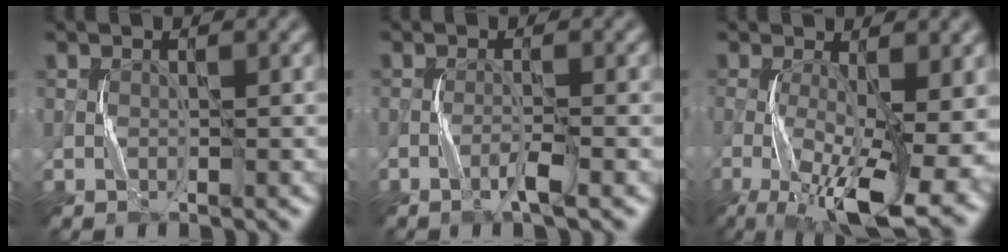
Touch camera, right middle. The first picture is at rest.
{"total": 1.5, "force": [-1.0, -0.1, 1.2], "torque": [-0.020, 0.008, -0.023]}
{"total": 12.4, "force": [-4.6, 3.7, 10.9], "torque": [-0.195, -0.011, -0.078]}